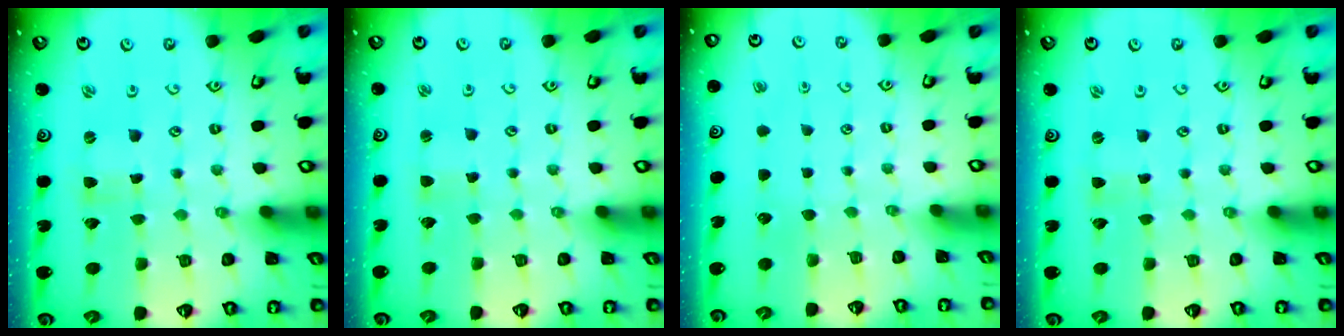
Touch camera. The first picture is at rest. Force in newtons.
{"total": 2.1, "press": 2.1, "slide": 0.3}
{"total": 0.0}
{"total": 0.0}